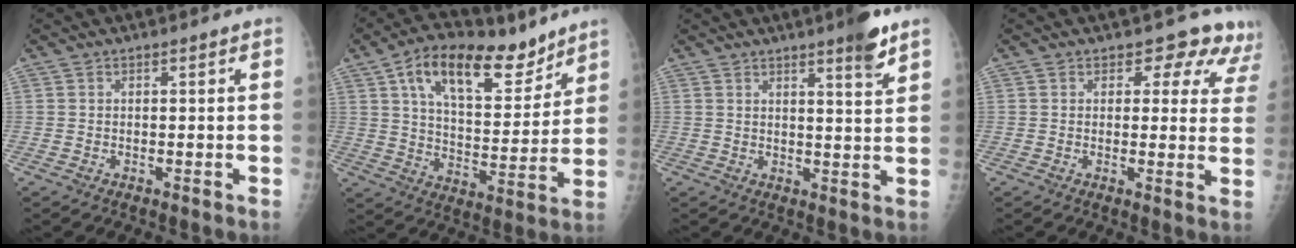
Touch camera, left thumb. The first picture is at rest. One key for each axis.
{"total": 18.6, "fx": 11.2, "fy": 8.9, "fz": 11.9, "tx": -0.156, "ty": -0.043, "tz": 0.189}
{"total": 5.6, "fx": 3.9, "fy": 0.4, "fz": 4.0, "tx": -0.049, "ty": -0.027, "tz": 0.053}
{"total": 8.9, "fx": 7.4, "fy": 4.8, "fz": 1.7, "tx": 0.038, "ty": -0.030, "tz": 0.052}